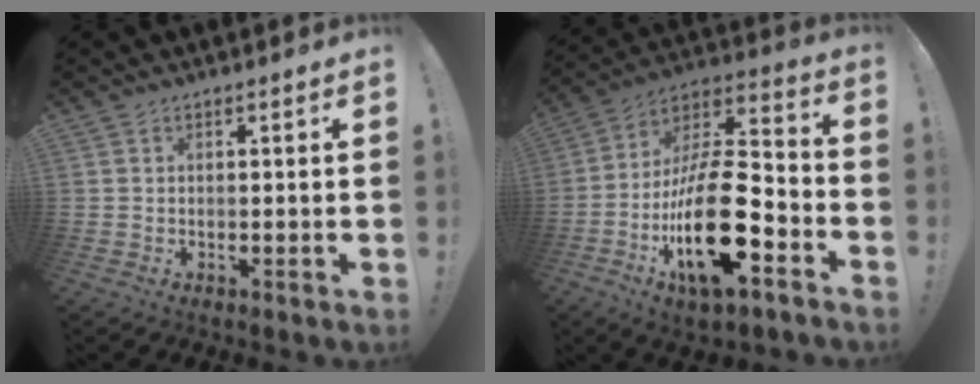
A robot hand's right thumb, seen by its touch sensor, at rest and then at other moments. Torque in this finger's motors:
{"motor_torque": [2.51, 2.50, 1.53, -1.24, 0.81]}